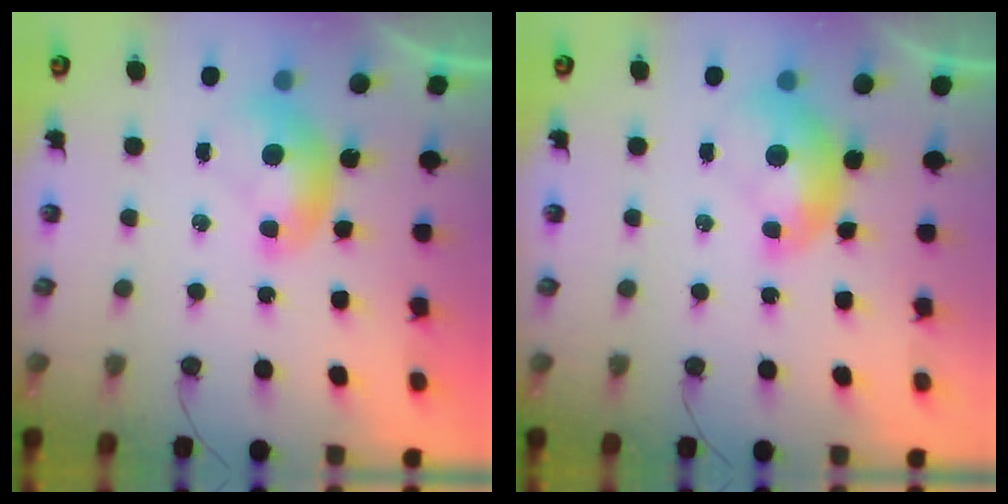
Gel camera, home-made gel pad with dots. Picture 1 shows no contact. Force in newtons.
{"total": 1.3, "press": 1.3, "slide": 0.4}